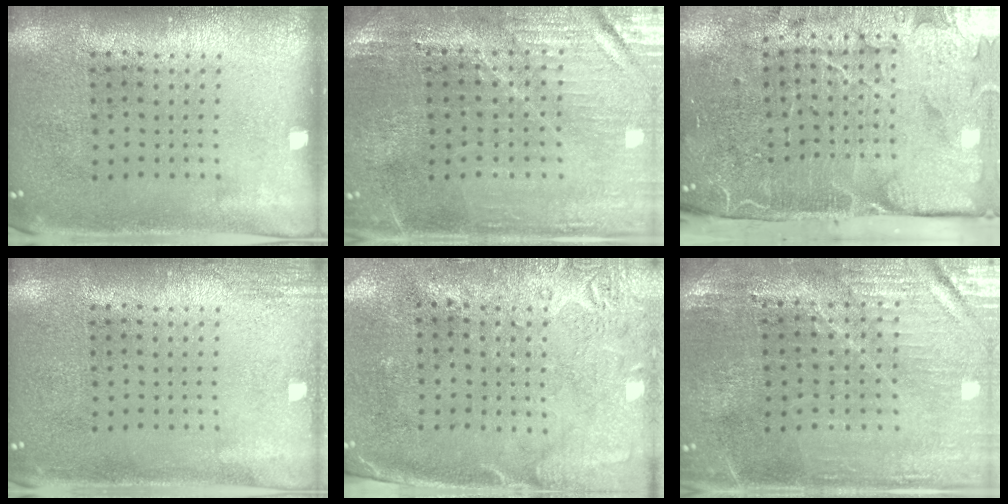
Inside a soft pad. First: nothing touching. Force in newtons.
{"total": 1.7, "press": 1.7, "slide": 0.3}
{"total": 5.1, "press": 4.0, "slide": 3.1}
{"total": 1.4, "press": 1.4, "slide": 0.2}
{"total": 2.8, "press": 2.2, "slide": 1.7}
{"total": 1.7, "press": 1.7, "slide": 0.3}